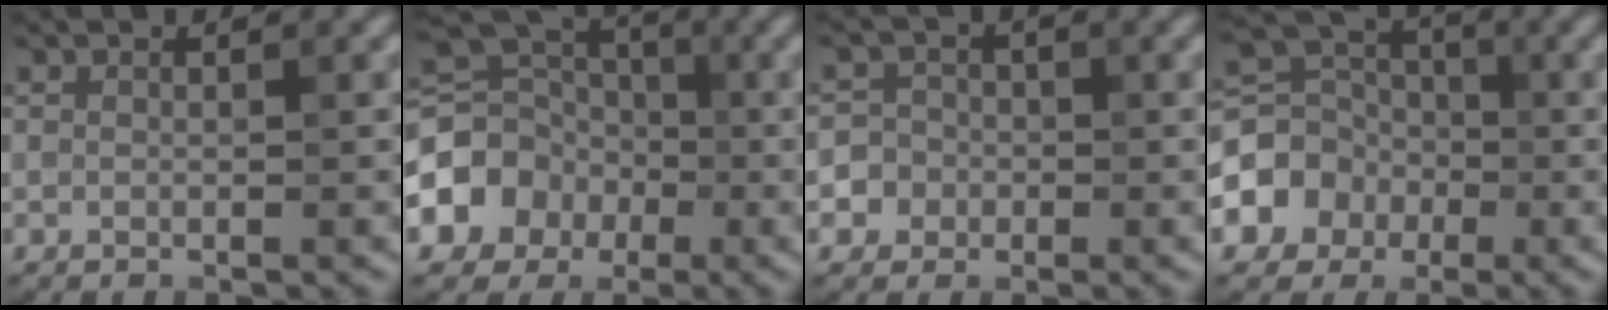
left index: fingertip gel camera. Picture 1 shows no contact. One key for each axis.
{"total": 7.4, "fx": -2.1, "fy": 6.2, "fz": 3.4, "tx": -0.057, "ty": 0.005, "tz": -0.055}
{"total": 5.1, "fx": -1.9, "fy": 4.7, "fz": 0.5, "tx": 0.007, "ty": 0.014, "tz": -0.058}
{"total": 5.0, "fx": -1.5, "fy": 4.3, "fz": 2.1, "tx": -0.035, "ty": 0.014, "tz": -0.042}